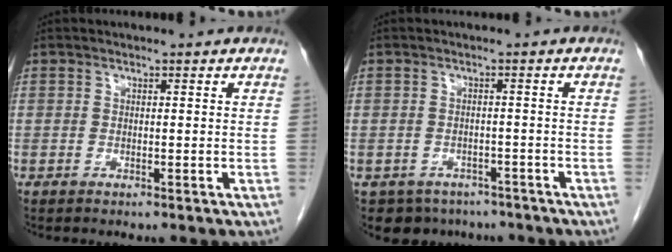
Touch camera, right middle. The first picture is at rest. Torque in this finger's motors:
{"motor_torque": [-0.08, 0.09, -0.02, 0.01]}